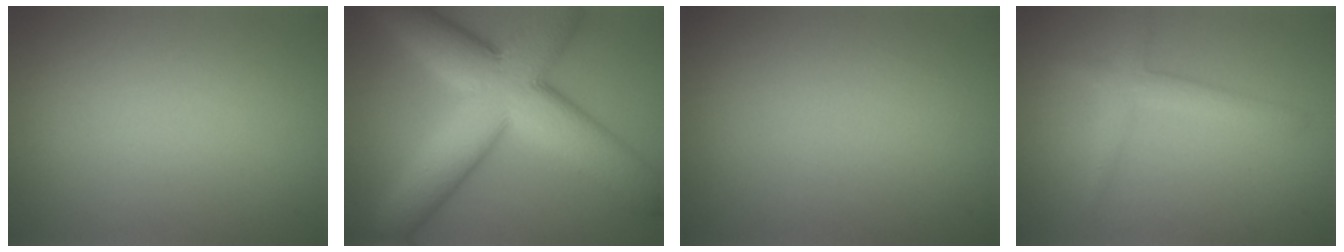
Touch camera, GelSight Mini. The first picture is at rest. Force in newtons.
{"total": 13.7, "press": 13.7, "slide": 0.6}
{"total": 0.0}
{"total": 1.7, "press": 1.7, "slide": 0.2}